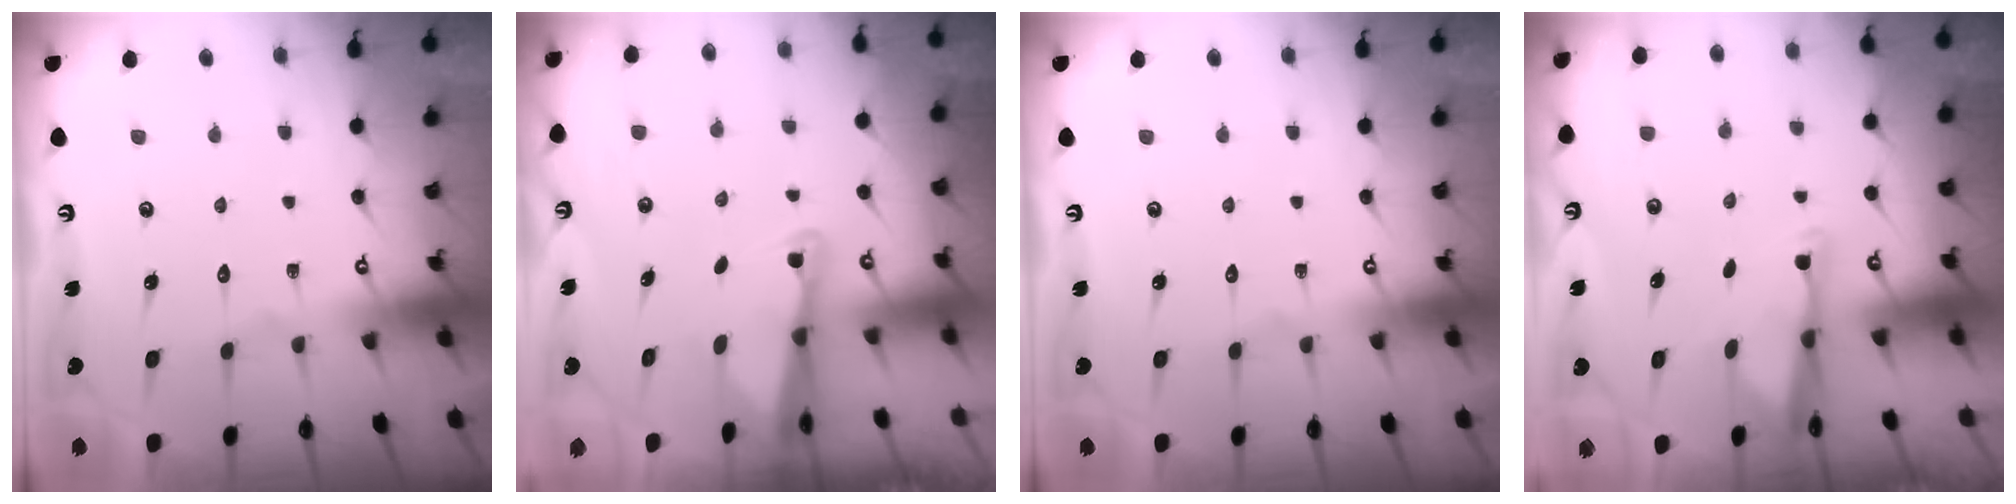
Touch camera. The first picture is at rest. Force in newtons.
{"total": 2.4, "press": 2.4, "slide": 0.3}
{"total": 0.0}
{"total": 2.9, "press": 2.9, "slide": 0.6}